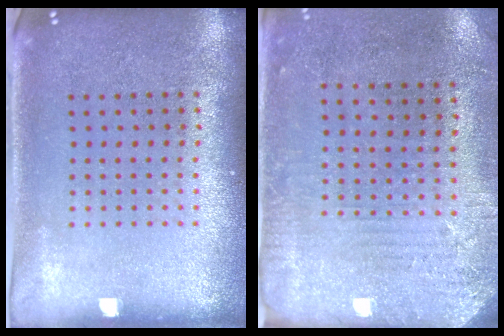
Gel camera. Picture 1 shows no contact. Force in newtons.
{"total": 2.8, "press": 2.3, "slide": 1.5}